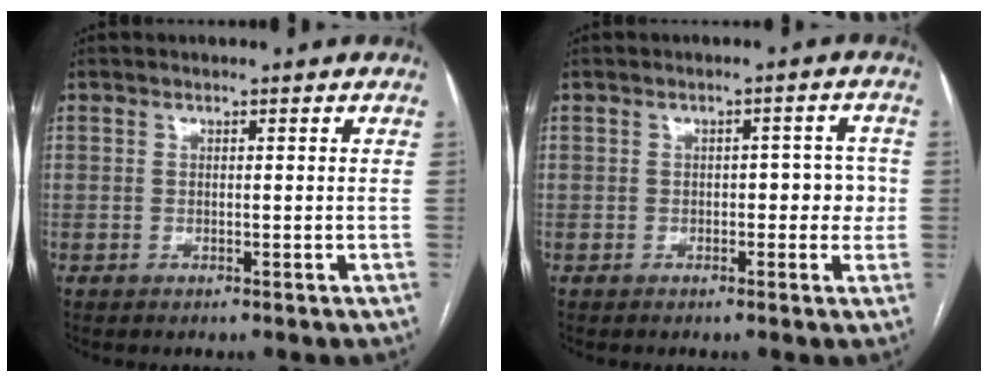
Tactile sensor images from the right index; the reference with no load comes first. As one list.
[{"total": 4.0, "force": [-0.4, 2.2, 3.3], "torque": [-0.030, 0.021, -0.005]}]